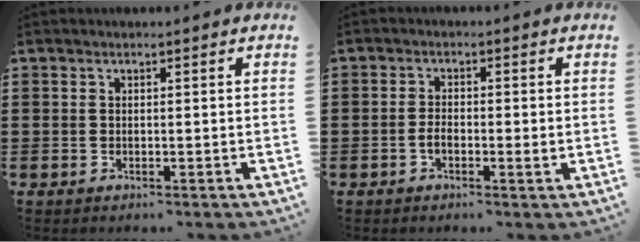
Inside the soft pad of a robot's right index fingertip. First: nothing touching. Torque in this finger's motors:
{"motor_torque": [0.63, -0.26, 0.08, 0.04]}